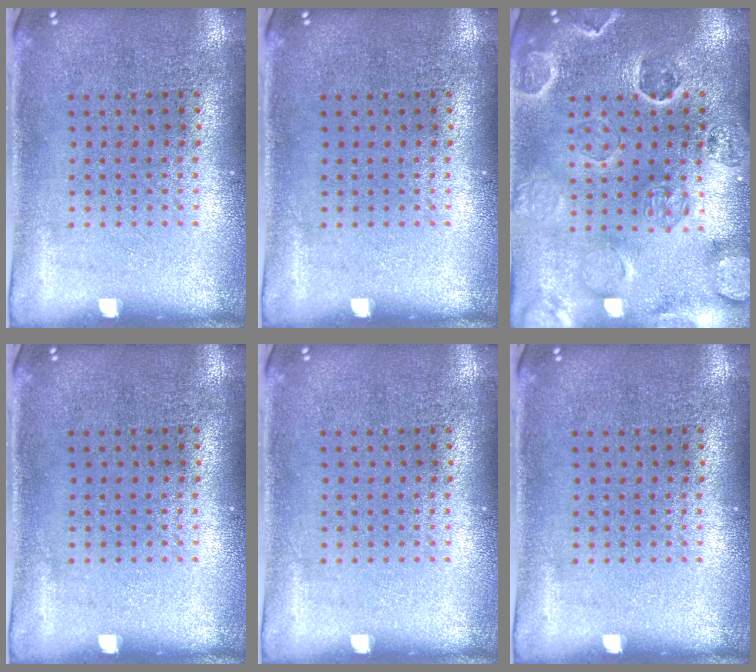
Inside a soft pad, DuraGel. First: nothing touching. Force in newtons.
{"total": 0.0}
{"total": 2.7, "press": 2.6, "slide": 0.8}
{"total": 0.0}
{"total": 0.0}
{"total": 0.0}